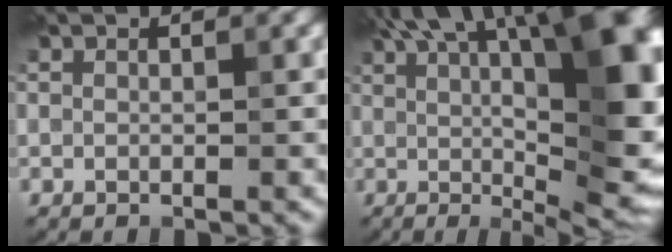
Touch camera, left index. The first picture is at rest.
{"total": 20.0, "force": [4.7, 8.2, 17.6], "torque": [-0.205, 0.058, 0.087]}